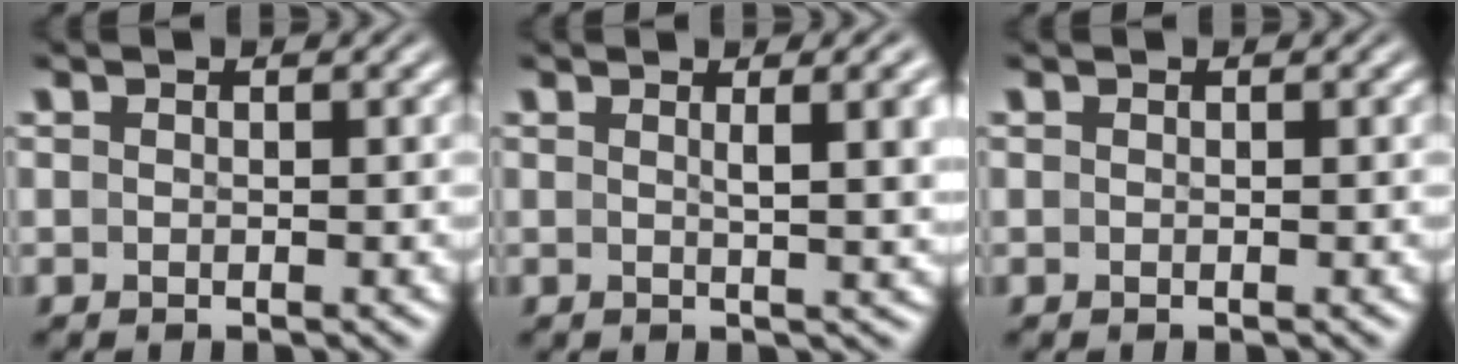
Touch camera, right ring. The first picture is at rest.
{"total": 3.3, "force": [1.3, -0.2, 3.0], "torque": [-0.033, -0.001, 0.021]}
{"total": 0.0}